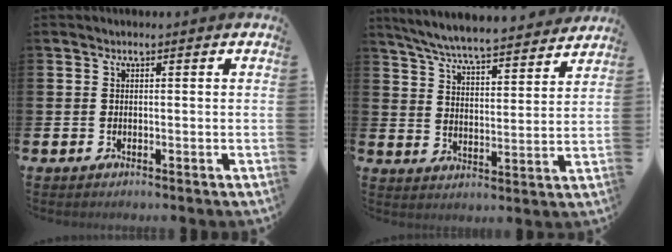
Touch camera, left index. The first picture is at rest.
{"total": 6.9, "force": [6.7, 0.3, 1.9], "torque": [-0.066, -0.048, 0.116]}